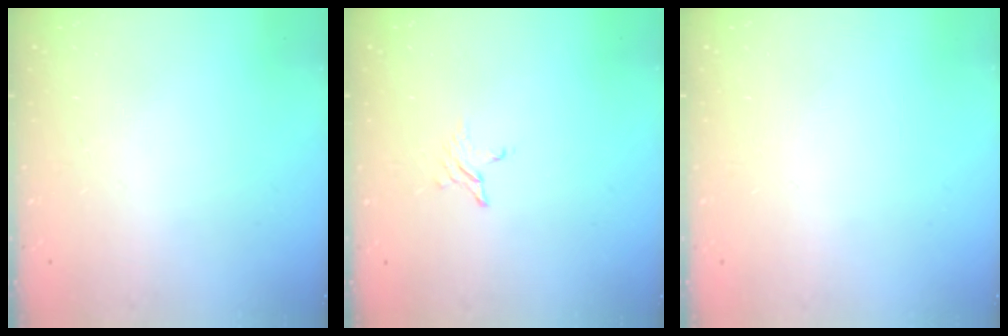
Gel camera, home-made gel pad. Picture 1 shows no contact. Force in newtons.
{"total": 2.5, "press": 2.5, "slide": 0.3}
{"total": 0.0}